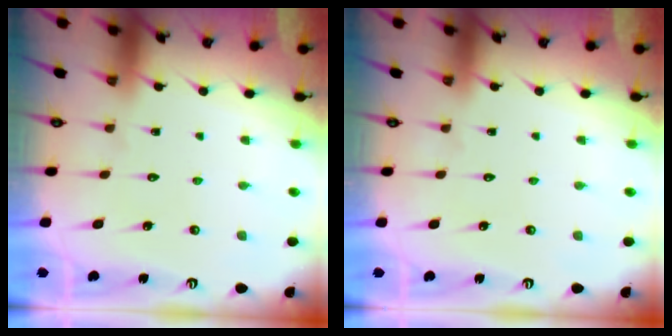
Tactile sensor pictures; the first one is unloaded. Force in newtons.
{"total": 0.0}